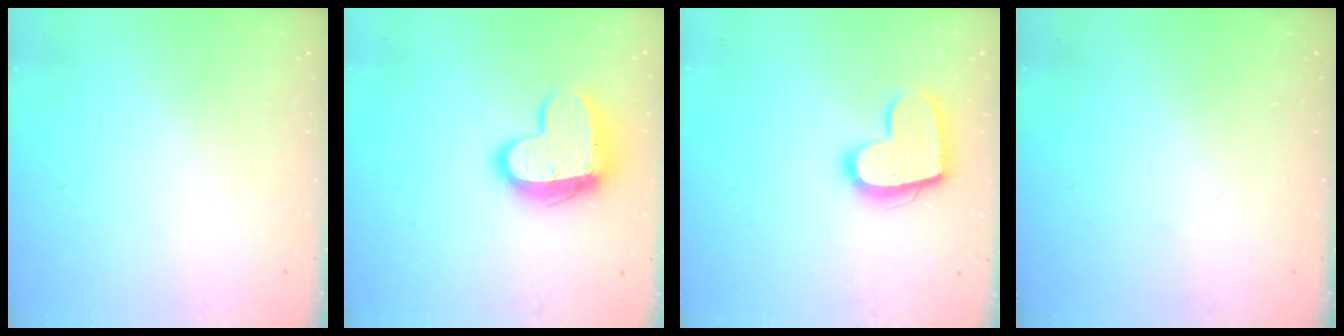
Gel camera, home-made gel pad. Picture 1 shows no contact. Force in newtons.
{"total": 13.5, "press": 13.5, "slide": 1.2}
{"total": 15.8, "press": 15.8, "slide": 1.0}
{"total": 0.0}